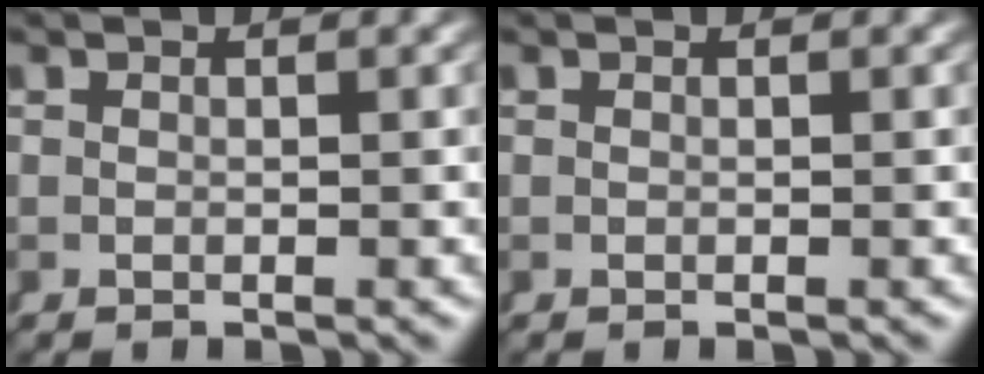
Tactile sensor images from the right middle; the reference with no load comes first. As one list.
[{"total": 0.0}]